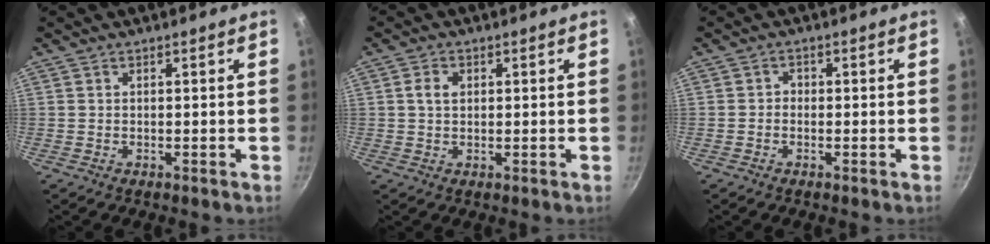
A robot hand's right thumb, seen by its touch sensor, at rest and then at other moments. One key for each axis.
{"total": 1.8, "fx": 0.3, "fy": 1.5, "fz": 0.9, "tx": -0.010, "ty": 0.005, "tz": 0.003}
{"total": 1.2, "fx": -0.5, "fy": 1.0, "fz": 0.5, "tx": -0.005, "ty": 0.005, "tz": -0.013}